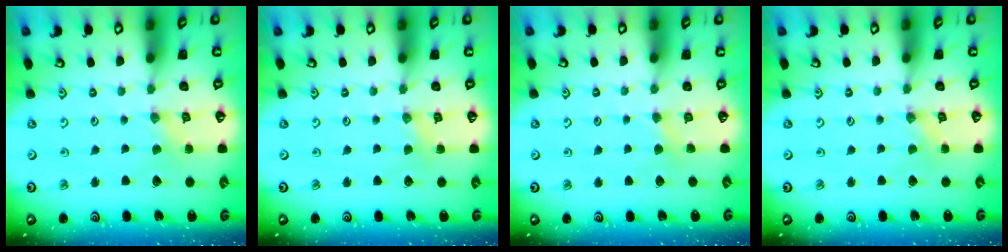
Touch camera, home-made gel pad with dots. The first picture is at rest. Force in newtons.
{"total": 2.8, "press": 2.7, "slide": 0.5}
{"total": 3.4, "press": 3.4, "slide": 0.5}
{"total": 0.9, "press": 0.9, "slide": 0.3}